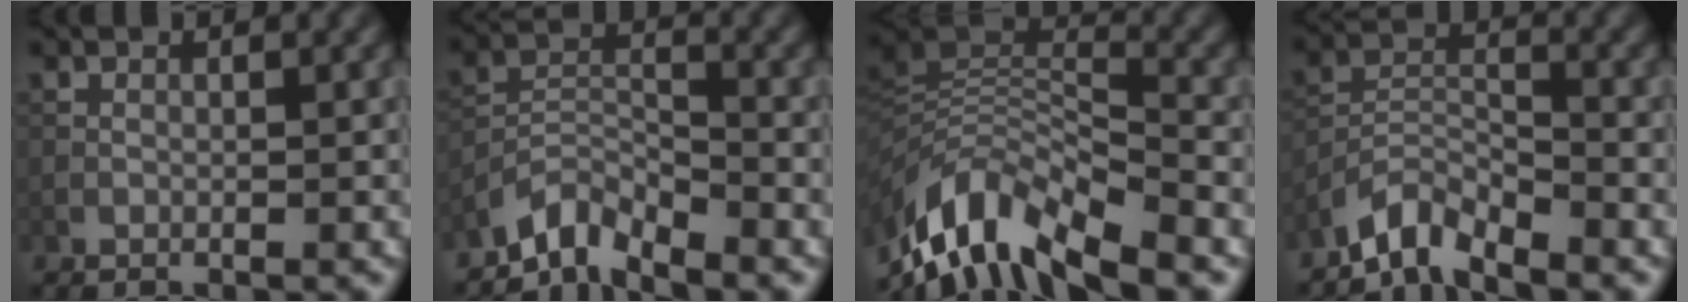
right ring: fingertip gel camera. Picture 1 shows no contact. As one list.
[{"total": 3.5, "force": [-3.2, 0.9, 1.2], "torque": [-0.019, 0.004, -0.074]}, {"total": 10.2, "force": [-6.9, 3.5, 6.7], "torque": [-0.124, 0.008, -0.137]}, {"total": 3.7, "force": [-3.3, 1.0, 1.4], "torque": [-0.025, 0.003, -0.077]}]